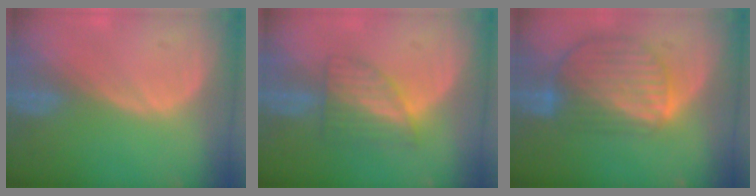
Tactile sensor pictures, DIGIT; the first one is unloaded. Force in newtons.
{"total": 6.4, "press": 5.7, "slide": 3.0}
{"total": 9.6, "press": 8.1, "slide": 5.1}